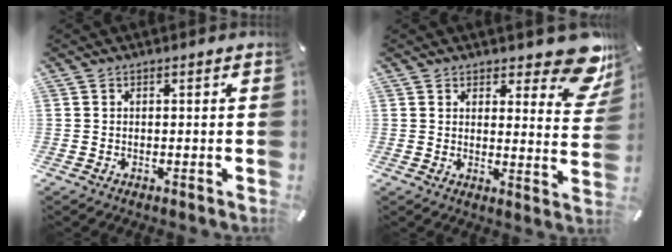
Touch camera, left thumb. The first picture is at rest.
{"total": 10.4, "force": [7.7, 4.2, 5.7], "torque": [-0.057, -0.059, 0.134]}